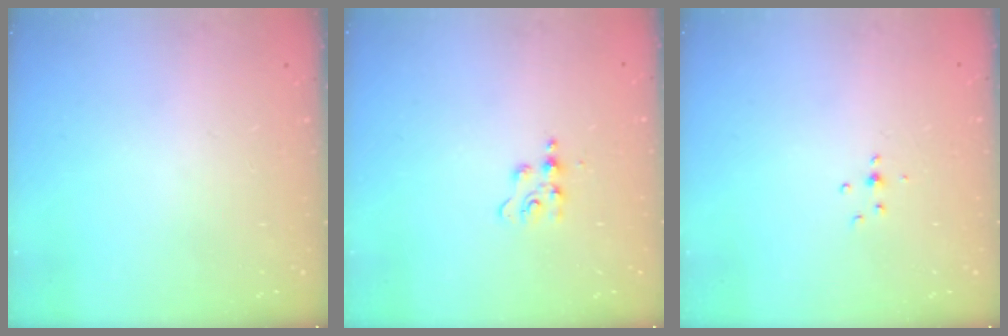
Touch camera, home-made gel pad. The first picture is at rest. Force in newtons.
{"total": 4.4, "press": 4.3, "slide": 0.7}
{"total": 3.7, "press": 3.4, "slide": 1.3}